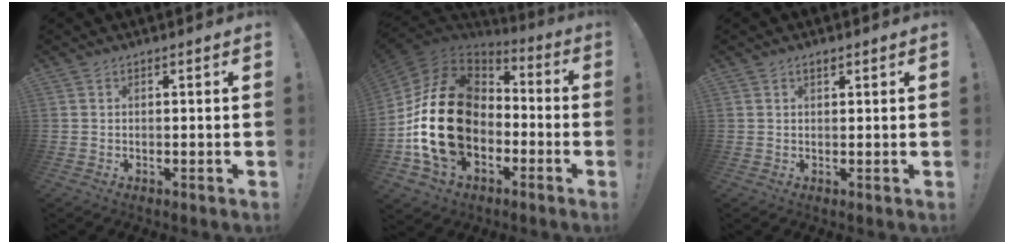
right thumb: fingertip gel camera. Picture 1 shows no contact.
{"total": 26.2, "force": [-2.0, 18.5, 18.5], "torque": [-0.370, 0.025, -0.012]}
{"total": 1.4, "force": [0.9, 0.6, 0.8], "torque": [-0.014, 0.000, 0.016]}